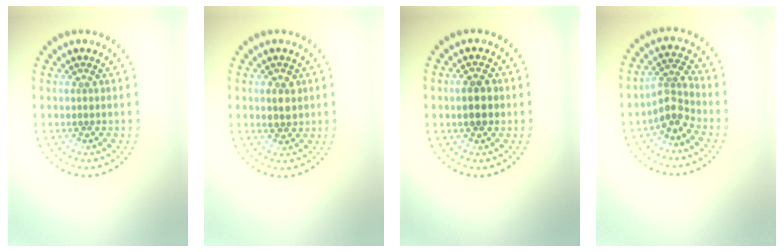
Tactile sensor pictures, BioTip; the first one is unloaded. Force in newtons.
{"total": 1.9, "press": 1.9, "slide": 0.5}
{"total": 2.2, "press": 2.2, "slide": 0.1}
{"total": 2.9, "press": 2.3, "slide": 1.8}